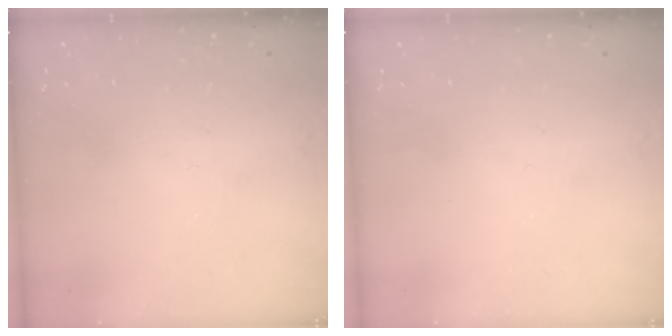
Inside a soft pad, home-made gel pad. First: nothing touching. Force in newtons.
{"total": 0.0}